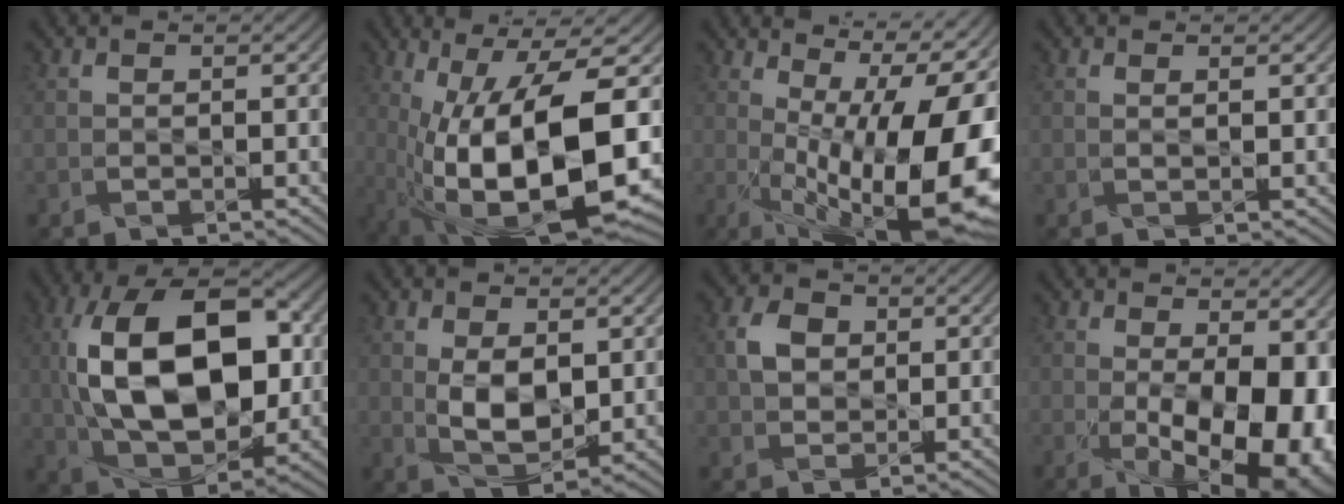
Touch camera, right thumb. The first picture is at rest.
{"total": 16.7, "force": [-1.9, 6.1, 15.4], "torque": [-0.263, -0.007, -0.024]}
{"total": 19.2, "force": [-0.9, 6.9, 17.9], "torque": [-0.247, -0.001, -0.017]}
{"total": 0.8, "force": [0.5, 0.0, 0.6], "torque": [-0.011, 0.002, 0.008]}
{"total": 17.9, "force": [1.1, 10.5, 14.5], "torque": [-0.278, 0.014, 0.014]}
{"total": 5.6, "force": [0.6, 3.1, 4.6], "torque": [-0.099, -0.010, 0.018]}
{"total": 3.8, "force": [0.9, 3.0, 2.2], "torque": [-0.050, 0.006, 0.010]}
{"total": 15.9, "force": [-2.4, 7.5, 13.9], "torque": [-0.185, -0.042, -0.003]}